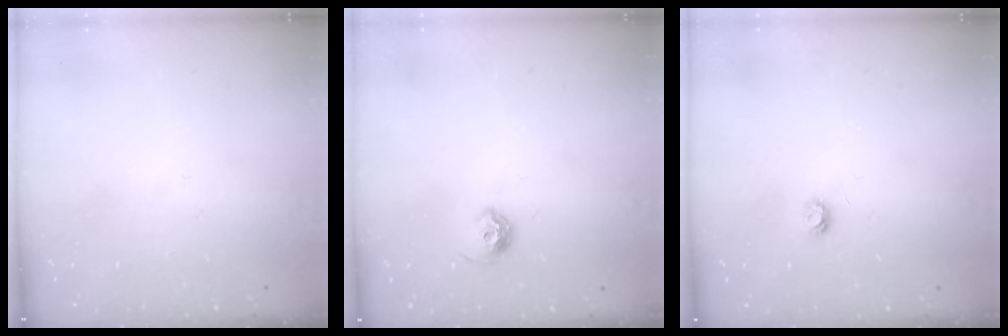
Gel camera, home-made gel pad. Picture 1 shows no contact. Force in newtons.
{"total": 6.1, "press": 6.0, "slide": 1.1}
{"total": 4.2, "press": 4.2, "slide": 0.5}